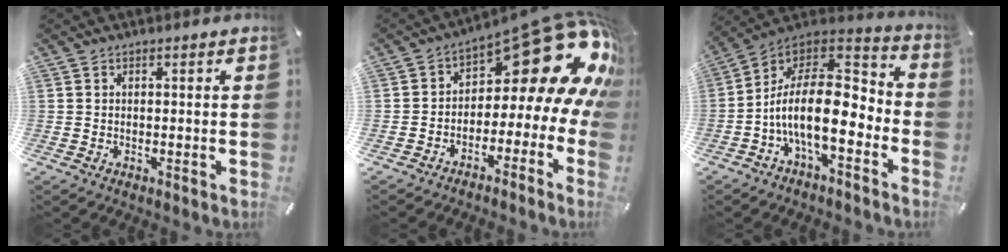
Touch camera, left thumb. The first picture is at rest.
{"total": 18.8, "force": [9.0, 8.8, 14.0], "torque": [-0.174, -0.074, 0.145]}
{"total": 17.4, "force": [-4.8, 8.9, 14.2], "torque": [-0.275, 0.001, -0.083]}